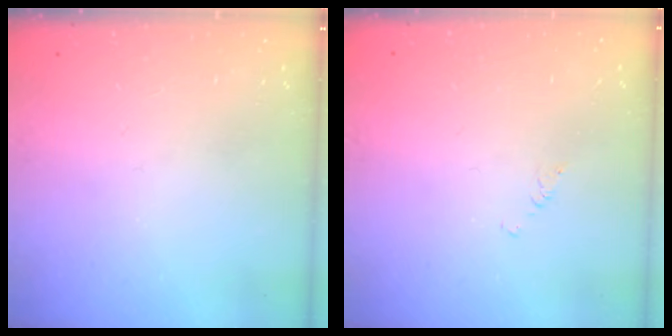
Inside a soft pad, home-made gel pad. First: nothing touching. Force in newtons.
{"total": 1.2, "press": 1.2, "slide": 0.2}